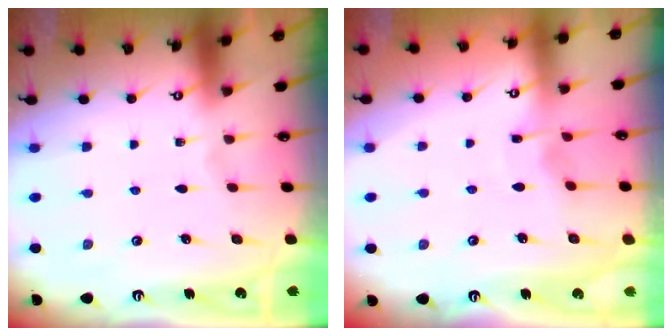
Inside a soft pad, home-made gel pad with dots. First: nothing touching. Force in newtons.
{"total": 2.6, "press": 2.6, "slide": 0.2}